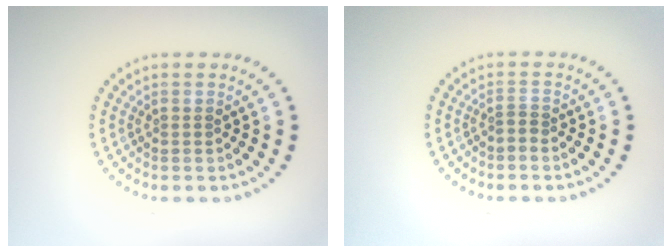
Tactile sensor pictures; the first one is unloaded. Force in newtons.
{"total": 0.7, "press": 0.4, "slide": 0.5}